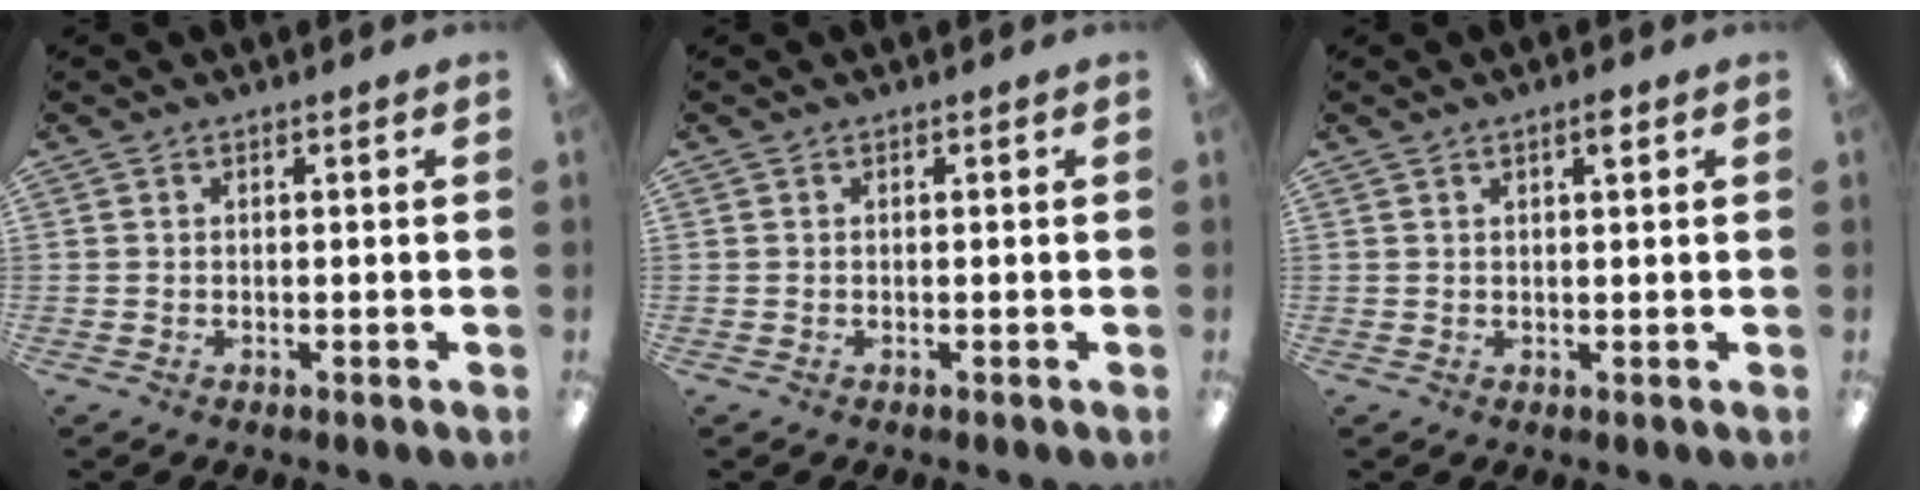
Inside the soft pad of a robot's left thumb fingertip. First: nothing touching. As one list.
[{"total": 0.0}, {"total": 2.2, "force": [1.3, 0.4, 1.7], "torque": [-0.029, 0.000, 0.019]}]